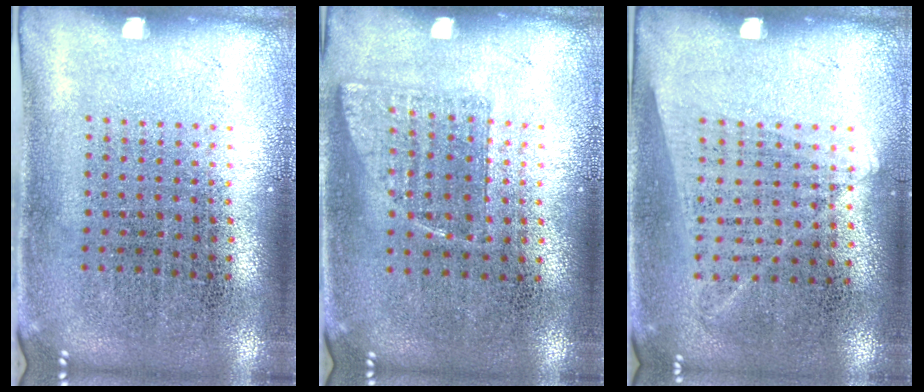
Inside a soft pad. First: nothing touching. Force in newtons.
{"total": 0.7, "press": 0.7, "slide": 0.3}
{"total": 1.2, "press": 1.1, "slide": 0.6}